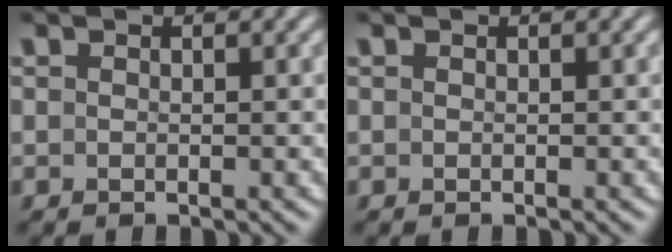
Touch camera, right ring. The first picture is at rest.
{"total": 0.0}